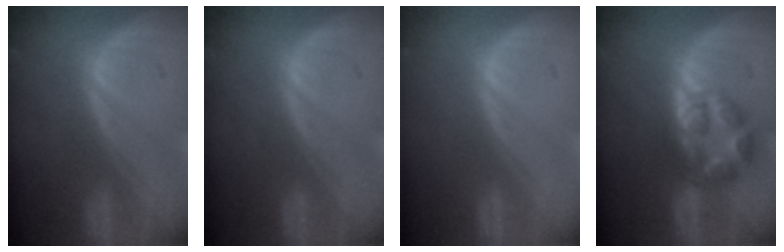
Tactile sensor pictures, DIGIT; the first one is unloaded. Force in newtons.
{"total": 0.0}
{"total": 0.0}
{"total": 6.3, "press": 6.3, "slide": 0.1}